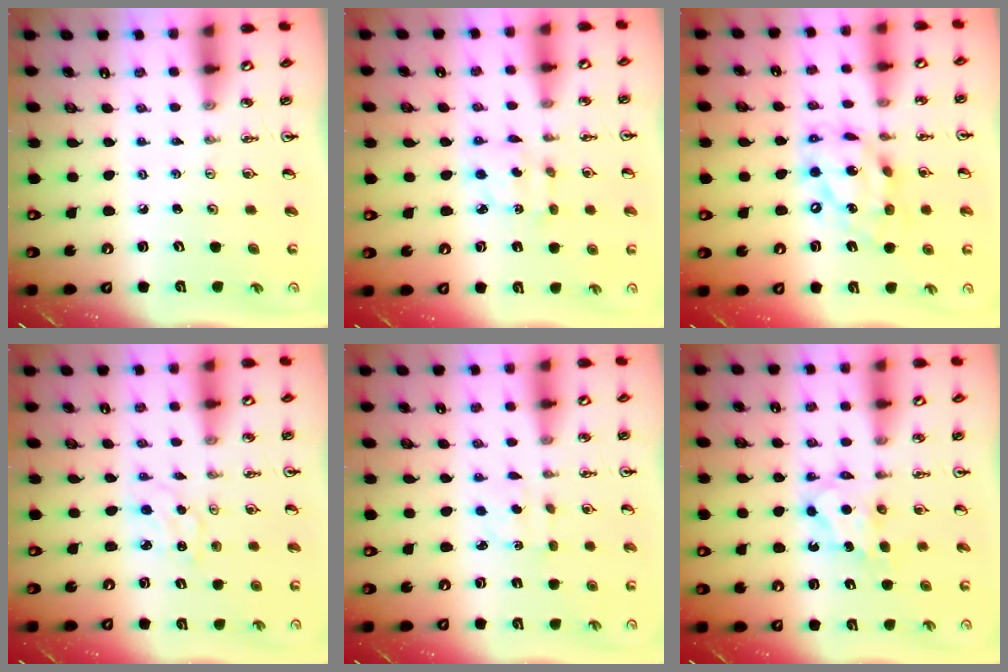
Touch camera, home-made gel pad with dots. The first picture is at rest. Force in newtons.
{"total": 2.7, "press": 2.7, "slide": 0.2}
{"total": 15.0, "press": 15.0, "slide": 1.1}
{"total": 1.5, "press": 1.4, "slide": 0.4}
{"total": 1.9, "press": 1.9, "slide": 0.4}
{"total": 7.0, "press": 6.9, "slide": 1.1}